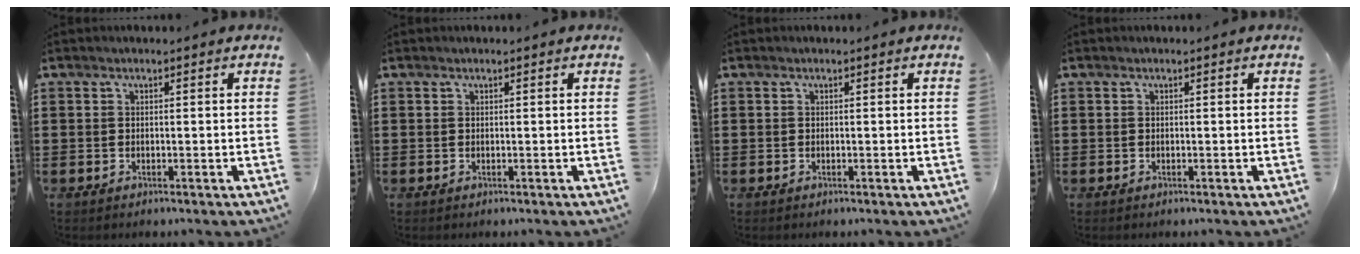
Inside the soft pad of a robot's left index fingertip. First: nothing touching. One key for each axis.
{"total": 0.0}
{"total": 0.0}
{"total": 0.0}